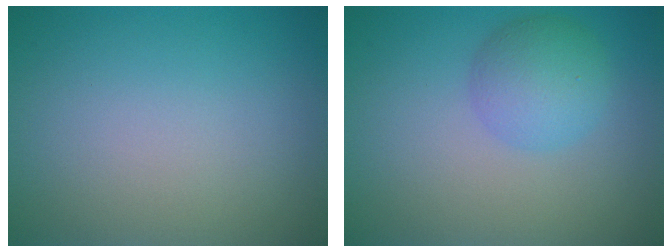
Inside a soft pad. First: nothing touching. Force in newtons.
{"total": 3.7, "press": 3.7, "slide": 0.0}